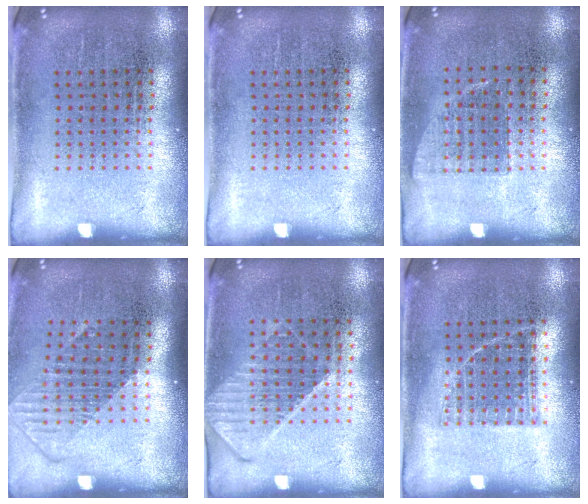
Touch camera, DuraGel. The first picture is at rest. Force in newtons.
{"total": 0.0}
{"total": 0.7, "press": 0.7, "slide": 0.2}
{"total": 1.4, "press": 1.1, "slide": 0.9}
{"total": 1.1, "press": 1.1, "slide": 0.4}
{"total": 0.8, "press": 0.7, "slide": 0.3}